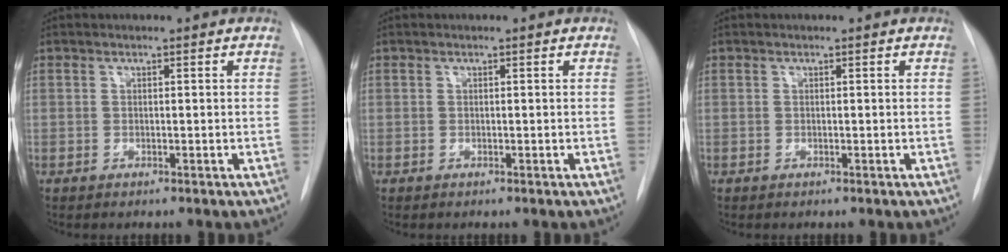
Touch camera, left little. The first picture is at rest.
{"total": 0.0}
{"total": 0.0}